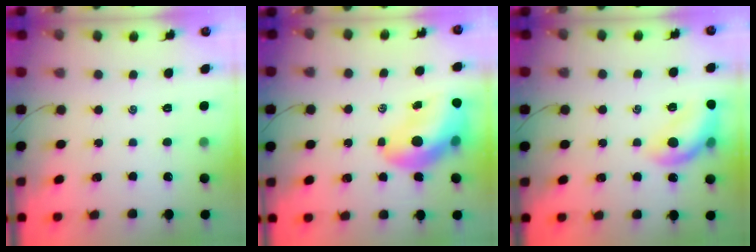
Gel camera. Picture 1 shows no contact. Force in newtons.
{"total": 12.7, "press": 12.1, "slide": 3.8}
{"total": 13.1, "press": 13.1, "slide": 1.3}